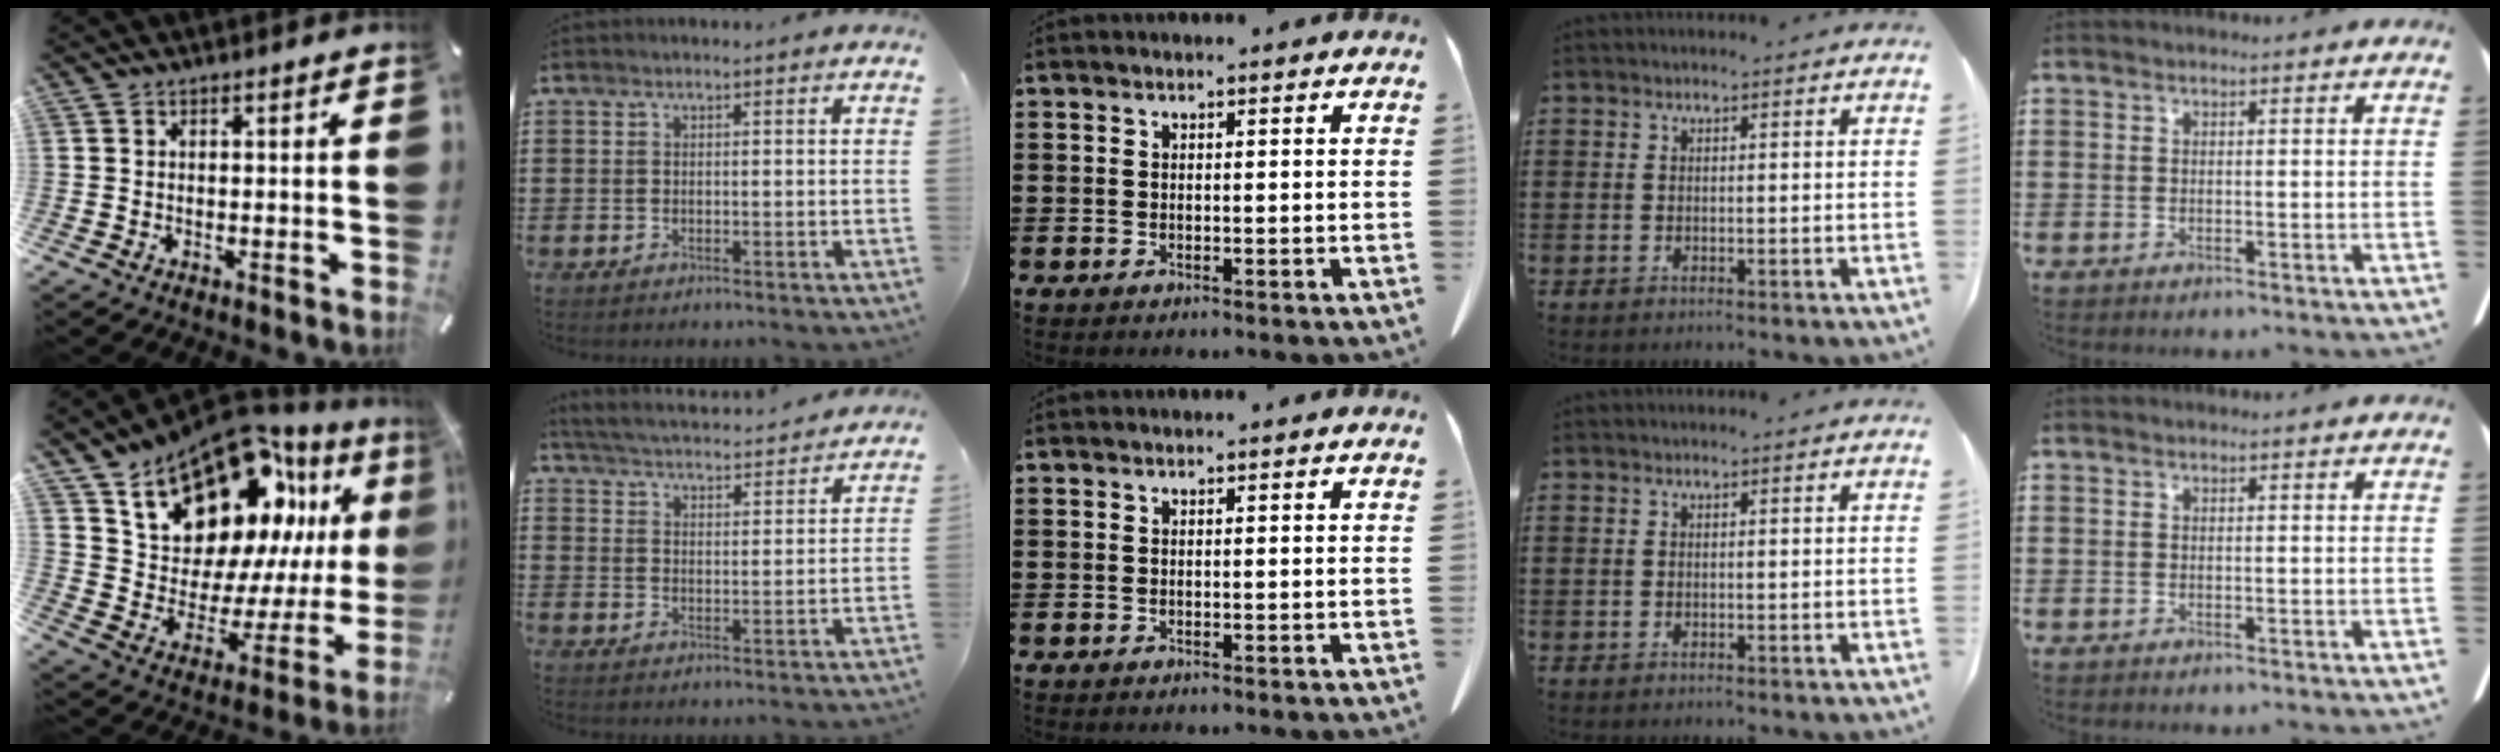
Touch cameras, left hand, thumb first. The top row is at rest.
{"thumb": {"total": 21.3, "force": [14.8, 12.0, 9.6], "torque": [-0.140, -0.110, 0.266]}, "index": {"total": 4.1, "force": [4.1, -0.4, 0.3], "torque": [-0.029, -0.034, 0.066]}}